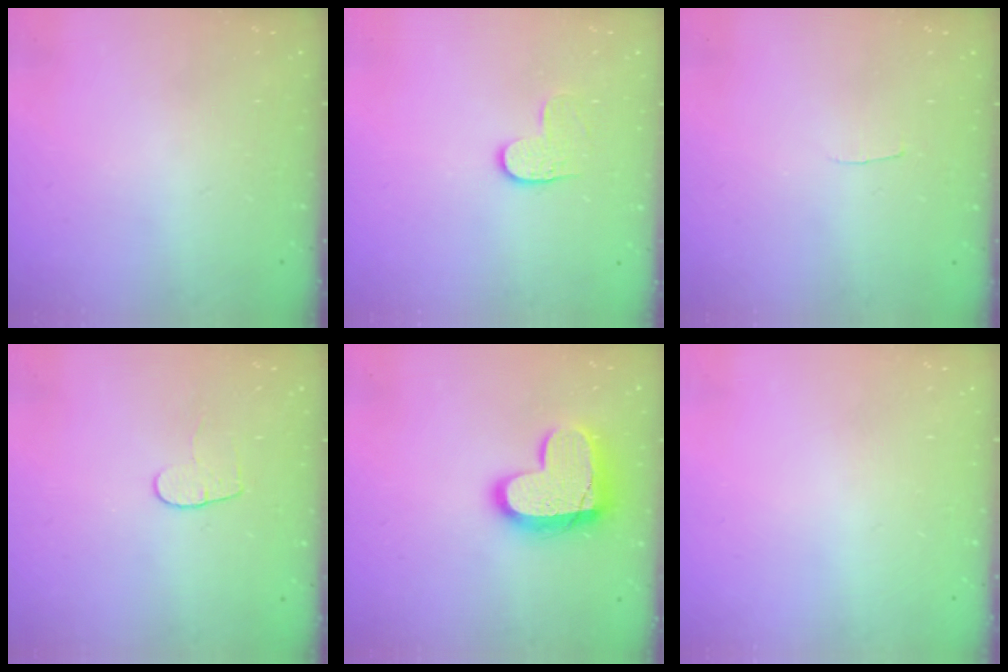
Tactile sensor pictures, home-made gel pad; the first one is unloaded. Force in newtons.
{"total": 4.7, "press": 4.7, "slide": 0.4}
{"total": 2.0, "press": 2.0, "slide": 0.2}
{"total": 4.5, "press": 4.4, "slide": 0.5}
{"total": 15.7, "press": 15.6, "slide": 1.1}
{"total": 0.0}